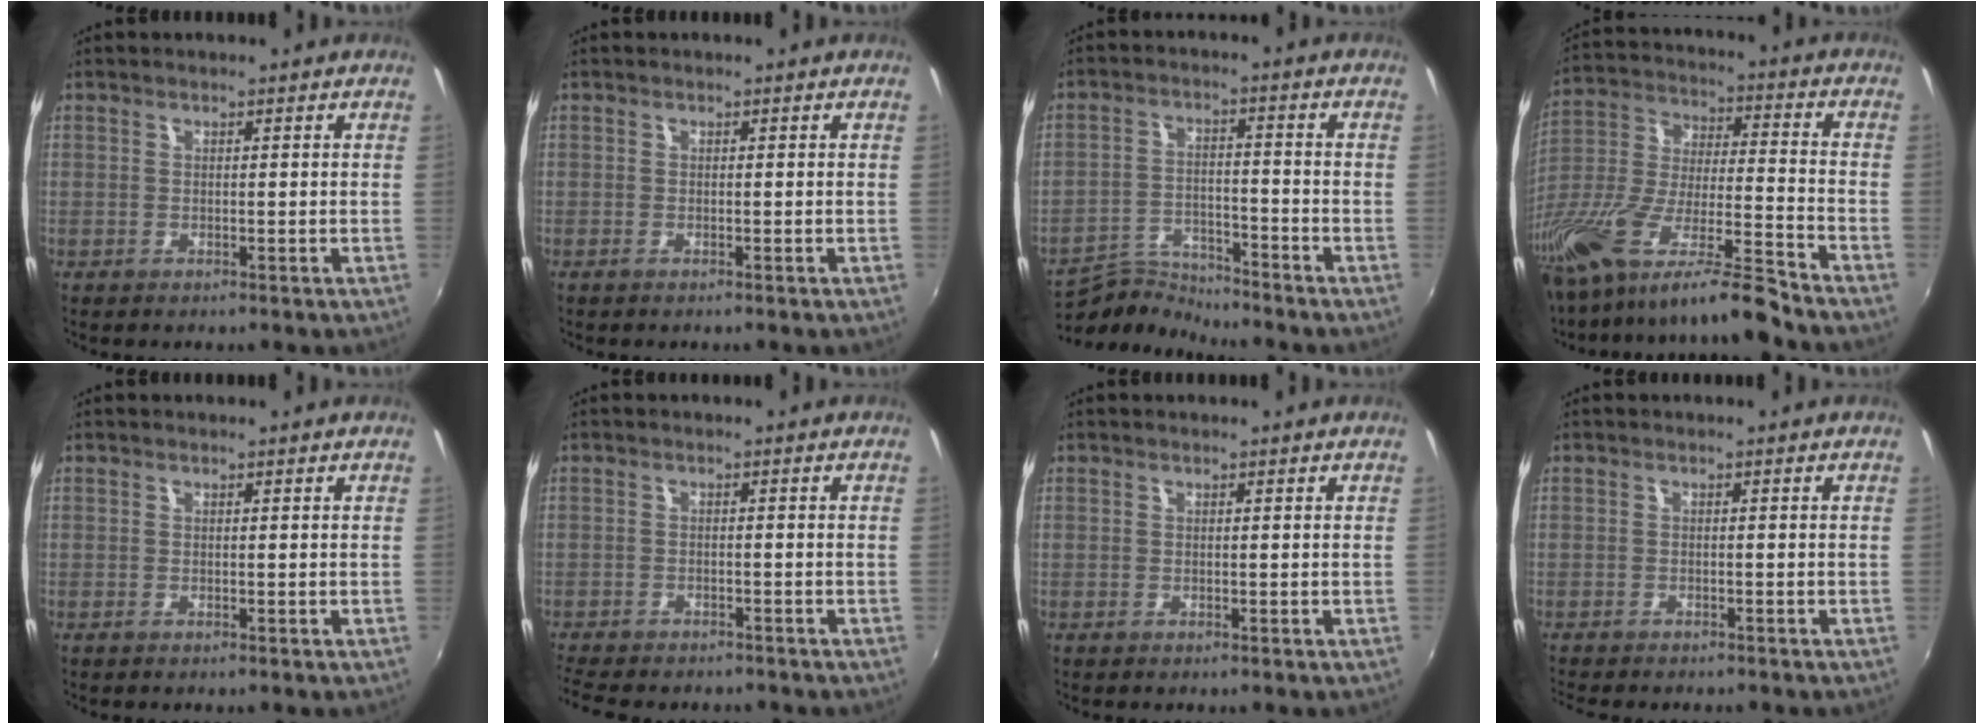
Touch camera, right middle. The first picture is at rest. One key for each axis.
{"total": 0.5, "fx": -0.4, "fy": 0.0, "fz": 0.3, "tx": -0.005, "ty": -0.003, "tz": -0.009}
{"total": 7.6, "fx": -7.6, "fy": 0.1, "fz": 0.1, "tx": -0.021, "ty": 0.013, "tz": -0.143}
{"total": 19.0, "fx": -15.1, "fy": 1.1, "fz": 11.4, "tx": -0.220, "ty": -0.034, "tz": -0.280}
{"total": 0.0}
{"total": 8.9, "fx": -7.9, "fy": 2.5, "fz": 3.3, "tx": -0.090, "ty": -0.028, "tz": -0.126}
{"total": 0.0}
{"total": 4.1, "fx": -3.7, "fy": 1.0, "fz": 1.4, "tx": -0.038, "ty": -0.021, "tz": -0.060}